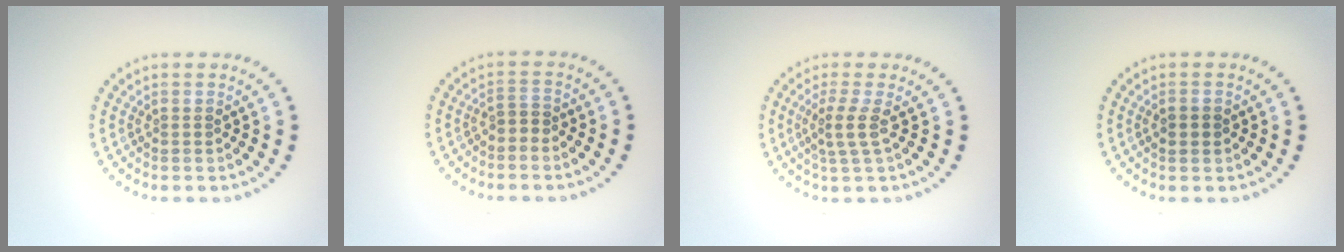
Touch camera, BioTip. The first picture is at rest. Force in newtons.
{"total": 1.3, "press": 1.0, "slide": 0.8}
{"total": 2.1, "press": 1.6, "slide": 1.3}
{"total": 1.7, "press": 1.7, "slide": 0.0}